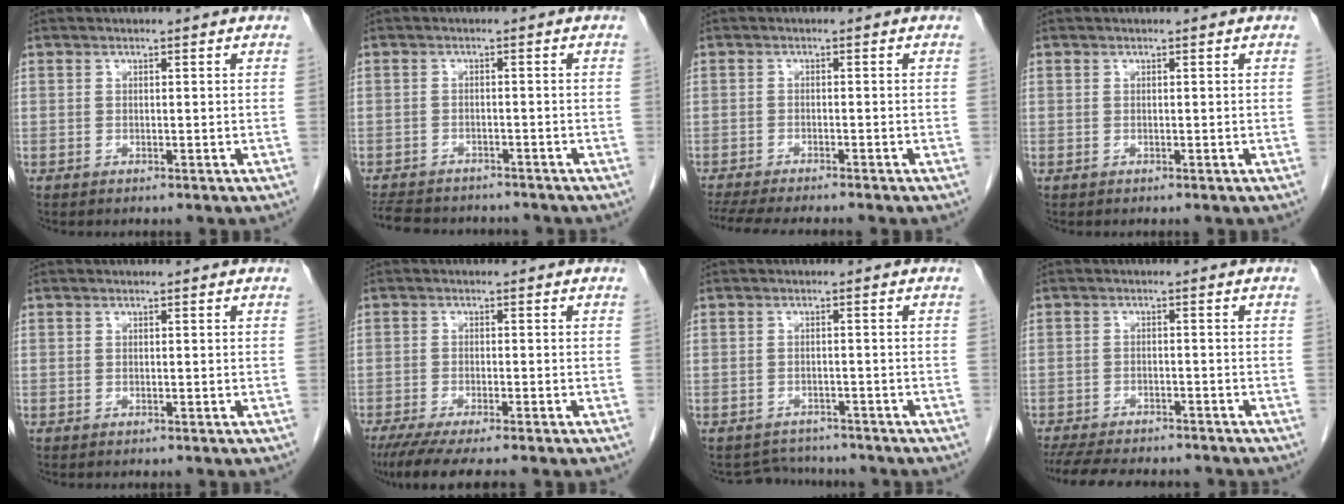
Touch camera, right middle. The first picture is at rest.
{"total": 11.1, "force": [-9.8, 3.6, 3.7], "torque": [-0.079, -0.001, -0.132]}
{"total": 10.2, "force": [-8.9, 0.9, 4.9], "torque": [-0.065, -0.014, -0.133]}
{"total": 0.0}
{"total": 0.0}
{"total": 8.0, "force": [-6.4, 0.5, 4.8], "torque": [-0.069, -0.018, -0.100]}
{"total": 4.0, "force": [-3.8, 1.3, -0.5], "torque": [0.006, 0.007, -0.055]}
{"total": 13.7, "force": [-12.0, 3.5, 5.6], "torque": [-0.114, -0.013, -0.165]}